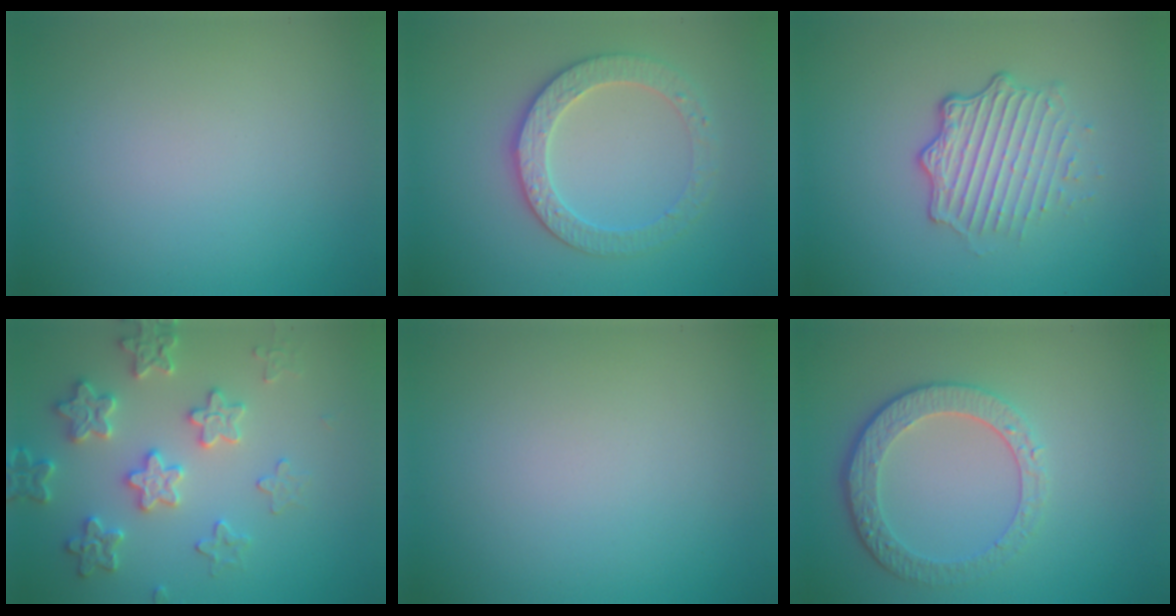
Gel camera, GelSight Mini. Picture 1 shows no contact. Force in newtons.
{"total": 3.6, "press": 3.5, "slide": 0.9}
{"total": 4.7, "press": 3.2, "slide": 3.4}
{"total": 4.0, "press": 3.9, "slide": 0.9}
{"total": 0.0}
{"total": 3.9, "press": 3.1, "slide": 2.4}